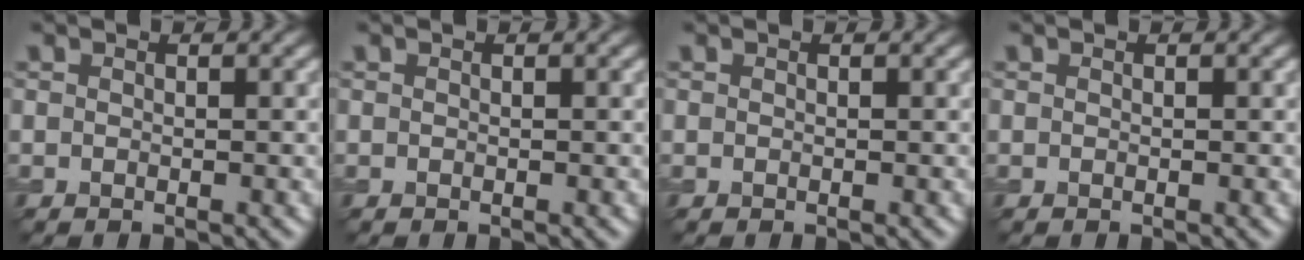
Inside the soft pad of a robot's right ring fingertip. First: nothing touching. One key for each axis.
{"total": 0.0}
{"total": 0.0}
{"total": 0.0}